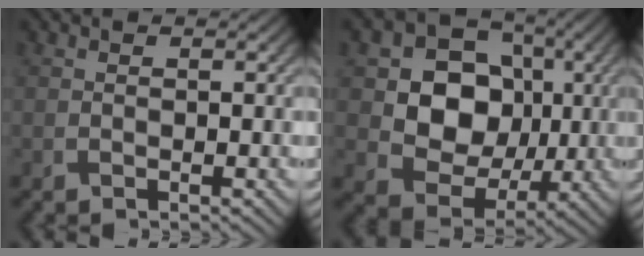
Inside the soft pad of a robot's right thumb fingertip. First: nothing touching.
{"total": 11.4, "force": [1.1, 9.5, 6.2], "torque": [-0.123, -0.007, 0.007]}